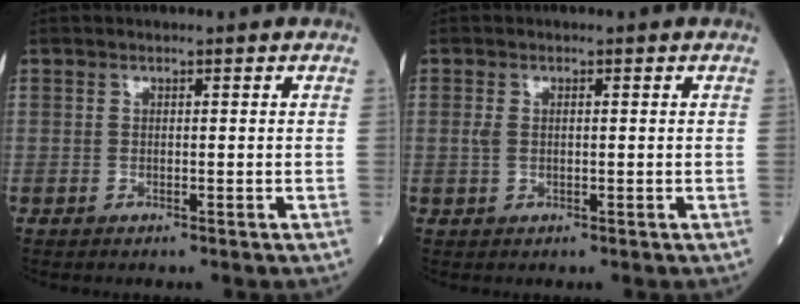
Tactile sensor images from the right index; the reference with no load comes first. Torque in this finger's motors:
{"motor_torque": [-0.07, -0.09, 0.00, 0.00]}